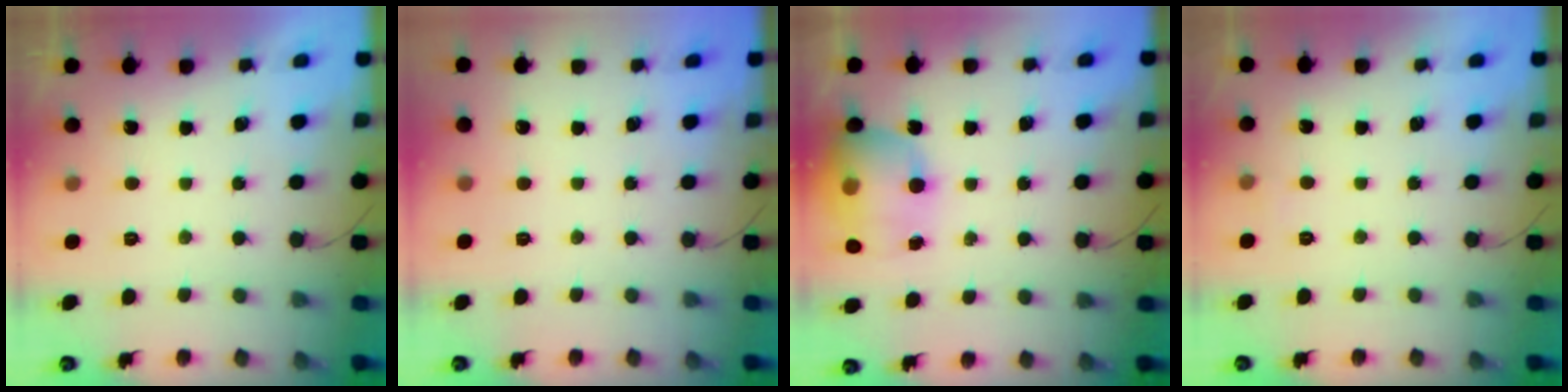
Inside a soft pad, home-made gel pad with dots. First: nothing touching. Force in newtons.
{"total": 0.0}
{"total": 14.5, "press": 14.2, "slide": 3.3}
{"total": 2.3, "press": 2.1, "slide": 0.9}